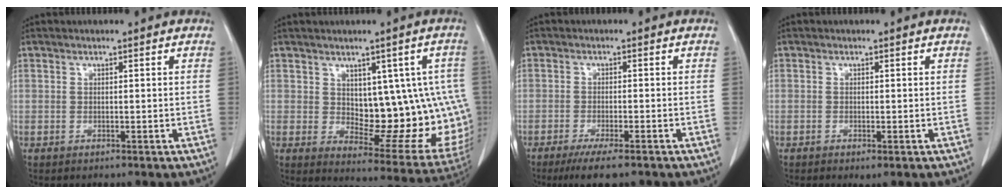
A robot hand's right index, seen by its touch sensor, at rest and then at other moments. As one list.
[{"total": 16.1, "force": [1.2, 8.0, 13.9], "torque": [-0.135, 0.008, 0.037]}, {"total": 6.6, "force": [-4.9, 1.0, 4.3], "torque": [-0.065, -0.015, -0.074]}, {"total": 1.2, "force": [-0.6, 0.4, 0.9], "torque": [-0.016, -0.004, -0.006]}]